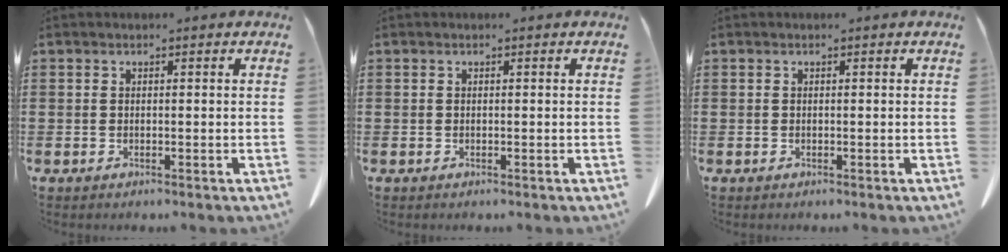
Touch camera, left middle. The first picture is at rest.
{"total": 0.0}
{"total": 0.0}